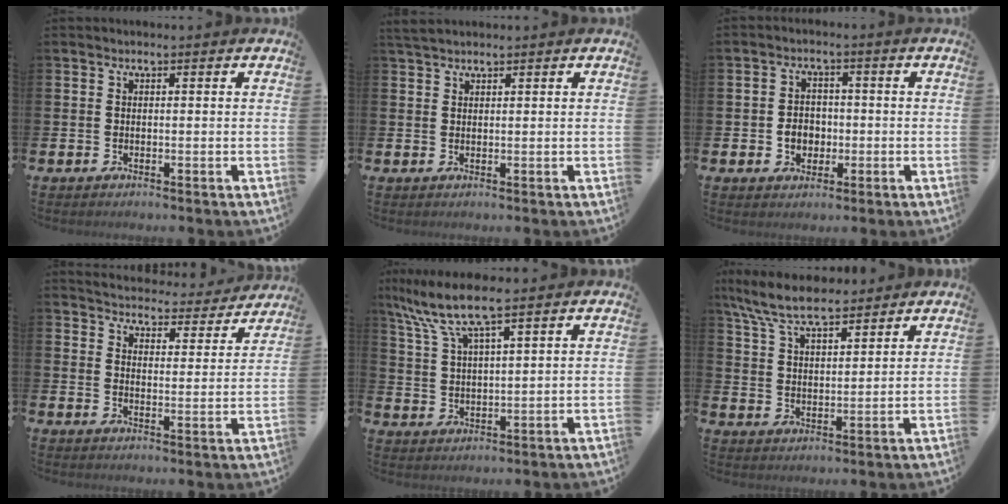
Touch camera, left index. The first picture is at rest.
{"total": 1.9, "force": [1.7, 0.5, 0.5], "torque": [-0.010, 0.002, 0.032]}
{"total": 3.5, "force": [-0.8, 2.9, 1.8], "torque": [-0.025, 0.000, -0.022]}
{"total": 4.5, "force": [4.4, 0.7, 0.1], "torque": [-0.013, -0.042, 0.072]}
{"total": 7.9, "force": [6.2, 0.9, 4.7], "torque": [-0.114, -0.015, 0.110]}
{"total": 8.2, "force": [7.4, 1.9, 3.0], "torque": [-0.091, -0.024, 0.137]}